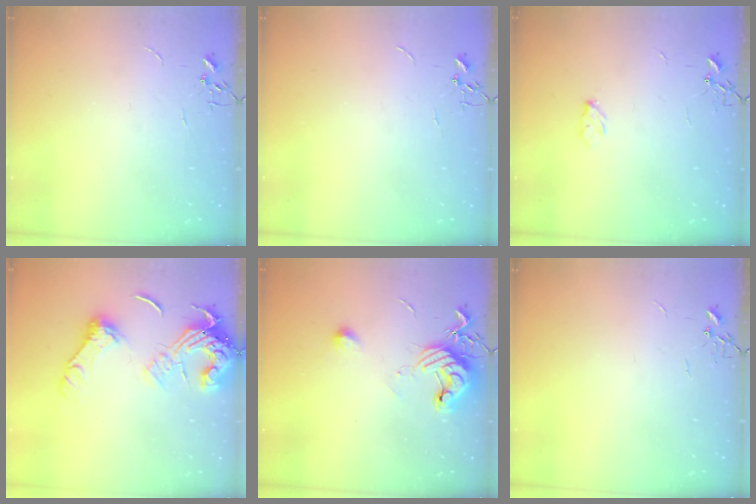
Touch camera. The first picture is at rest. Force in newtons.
{"total": 0.0}
{"total": 3.9, "press": 3.8, "slide": 0.5}
{"total": 16.7, "press": 16.6, "slide": 1.9}
{"total": 11.6, "press": 11.6, "slide": 0.5}
{"total": 0.0}